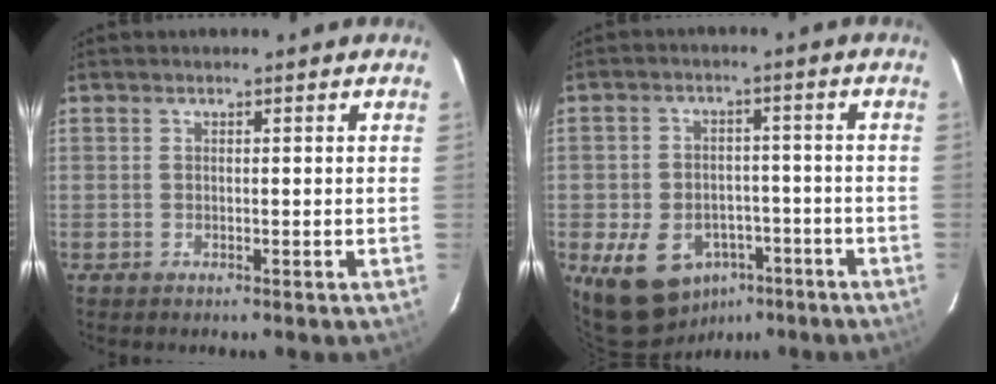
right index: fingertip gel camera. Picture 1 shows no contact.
{"total": 12.2, "force": [-6.4, 8.9, 5.5], "torque": [-0.127, 0.016, -0.073]}